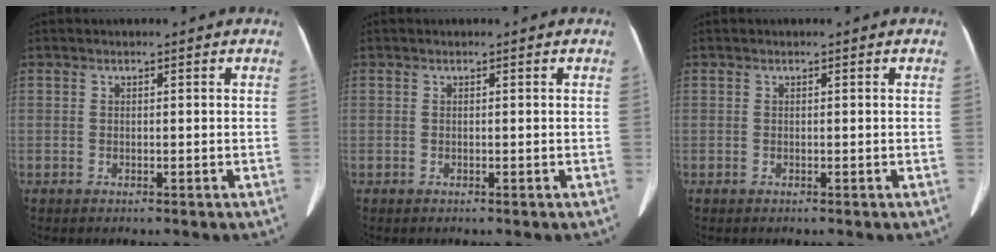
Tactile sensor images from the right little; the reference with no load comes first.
{"total": 0.0}
{"total": 0.0}